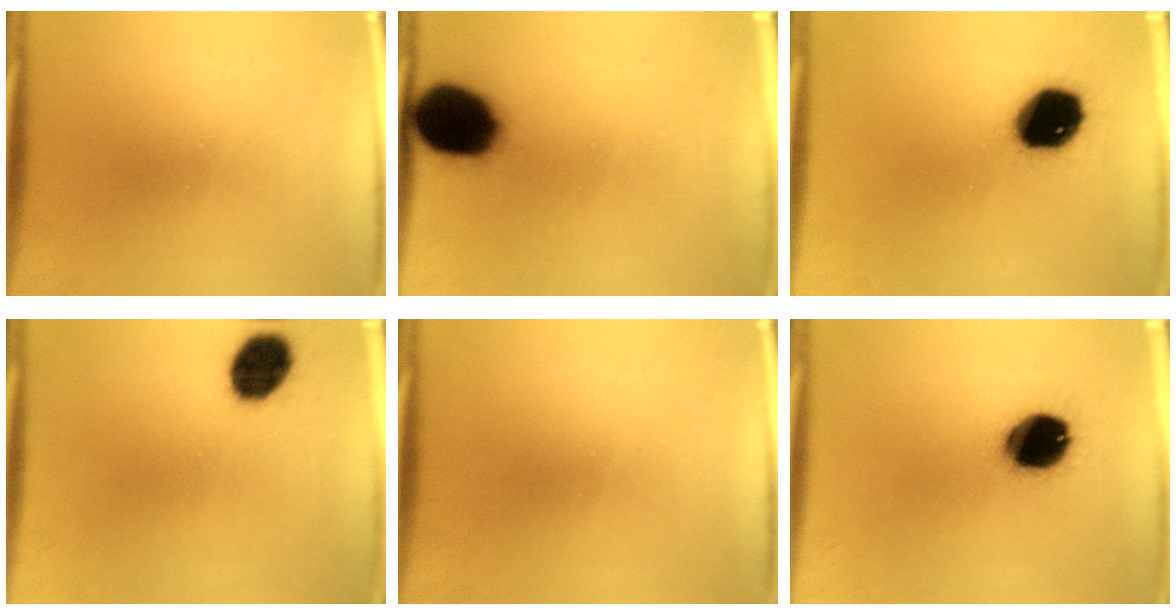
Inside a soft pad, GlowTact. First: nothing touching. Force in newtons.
{"total": 13.4}
{"total": 14.9}
{"total": 9.4}
{"total": 0.0}
{"total": 14.3}